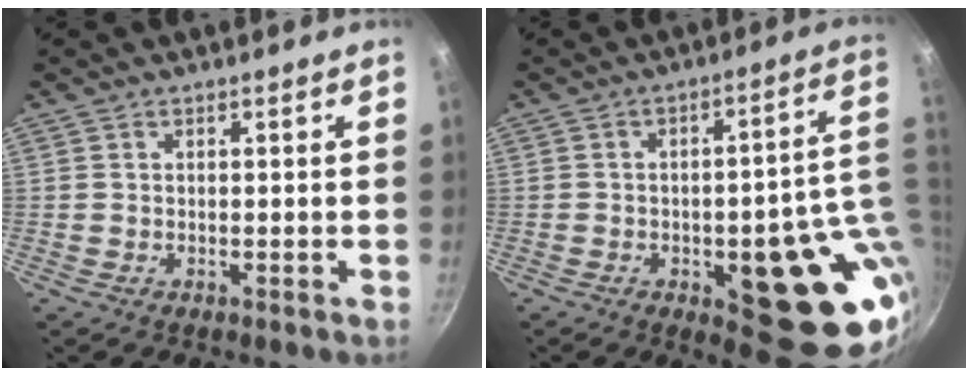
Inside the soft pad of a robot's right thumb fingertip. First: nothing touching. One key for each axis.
{"total": 21.1, "fx": -2.9, "fy": 8.4, "fz": 19.1, "tx": -0.175, "ty": 0.000, "tz": -0.030}